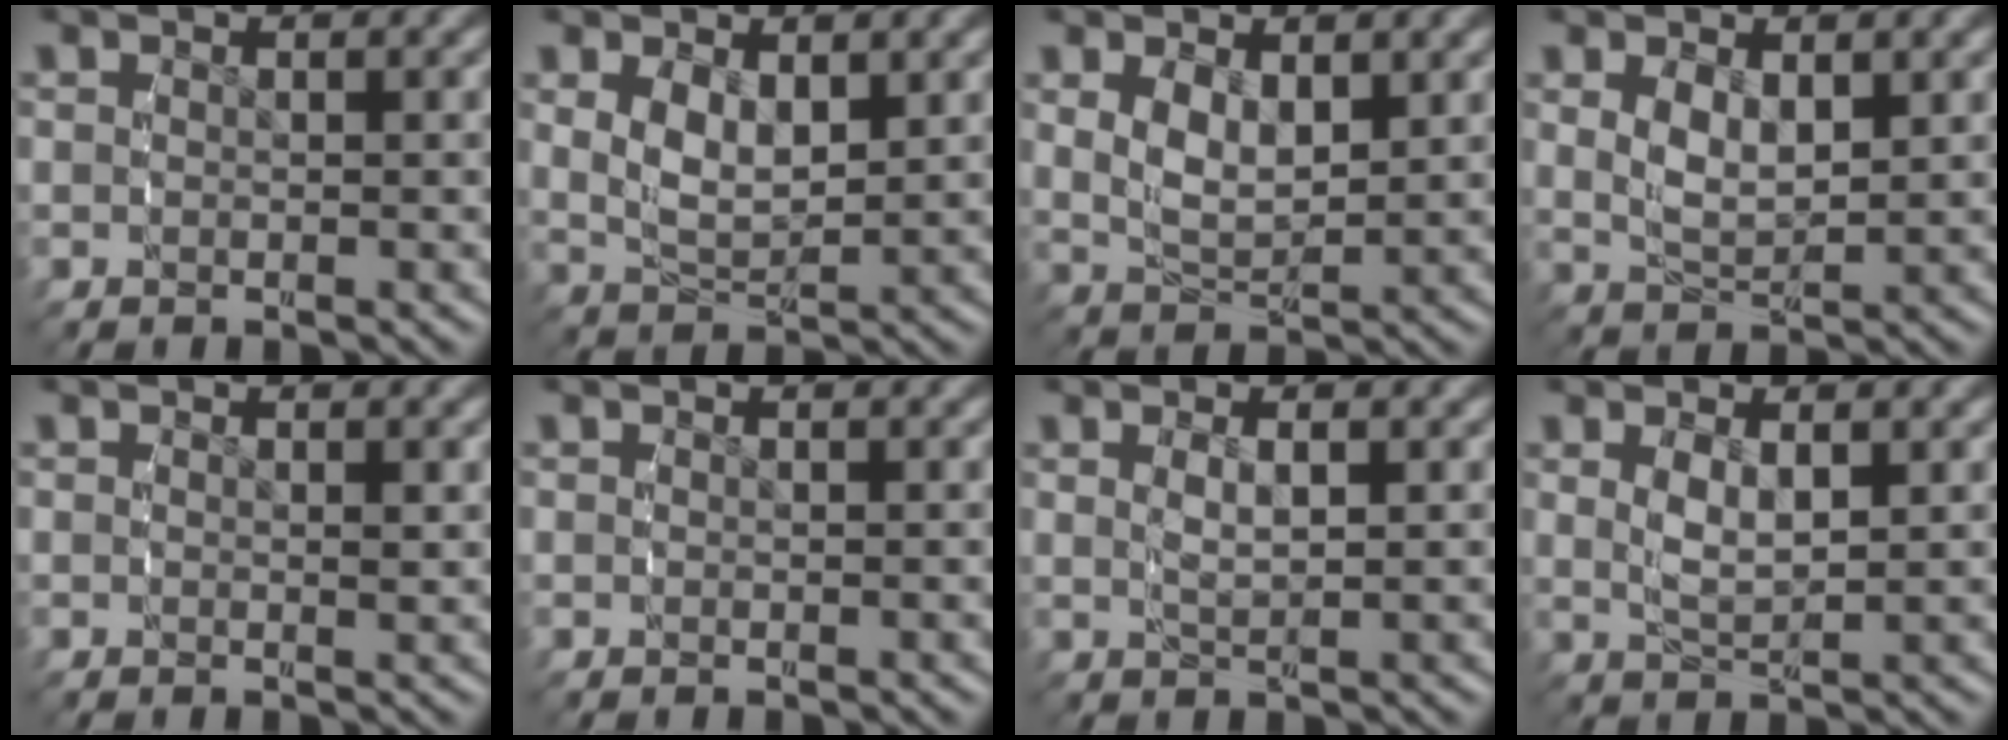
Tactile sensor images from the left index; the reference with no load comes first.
{"total": 3.8, "force": [1.0, 2.2, 2.9], "torque": [-0.065, -0.021, 0.029]}
{"total": 3.5, "force": [1.0, 1.9, 2.7], "torque": [-0.059, -0.020, 0.030]}
{"total": 3.0, "force": [0.9, 1.5, 2.5], "torque": [-0.051, -0.015, 0.026]}
{"total": 0.5, "force": [0.3, -0.1, 0.4], "torque": [-0.005, -0.005, 0.007]}
{"total": 0.0}
{"total": 2.1, "force": [0.6, 0.2, 2.0], "torque": [-0.039, -0.008, 0.021]}
{"total": 2.7, "force": [0.7, 0.8, 2.4], "torque": [-0.051, -0.011, 0.024]}